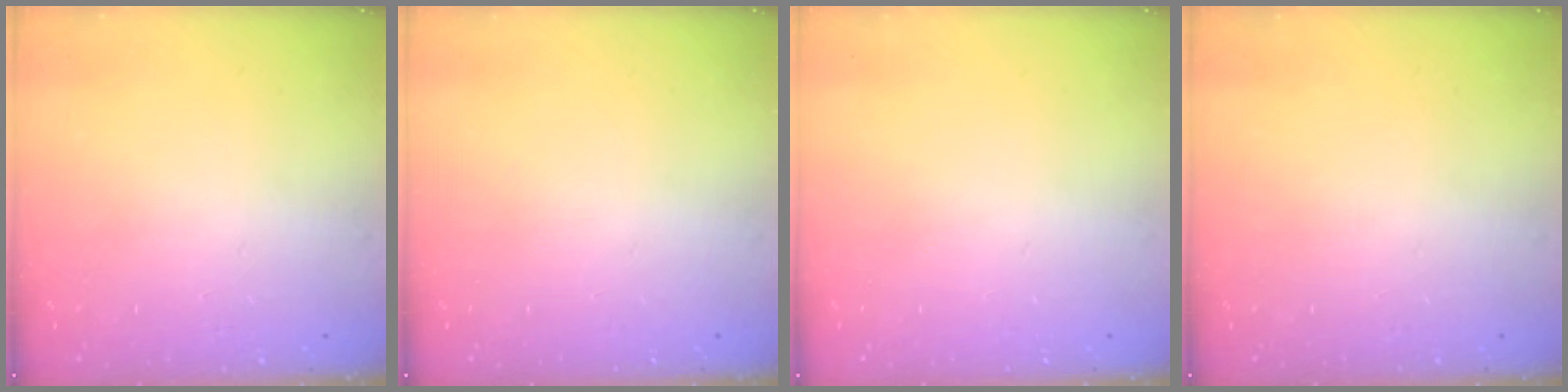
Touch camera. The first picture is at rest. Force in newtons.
{"total": 0.0}
{"total": 0.0}
{"total": 0.0}